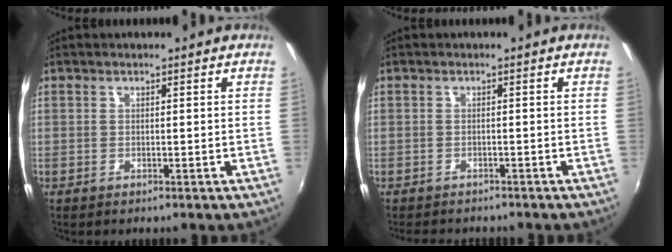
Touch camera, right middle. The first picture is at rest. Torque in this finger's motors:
{"motor_torque": [0.65, -0.55, 0.15, 0.06]}